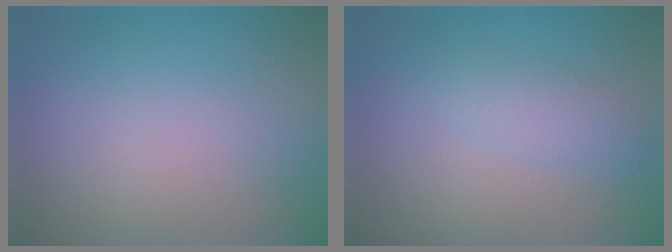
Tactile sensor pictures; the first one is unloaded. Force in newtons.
{"total": 2.0, "press": 2.0, "slide": 0.1}